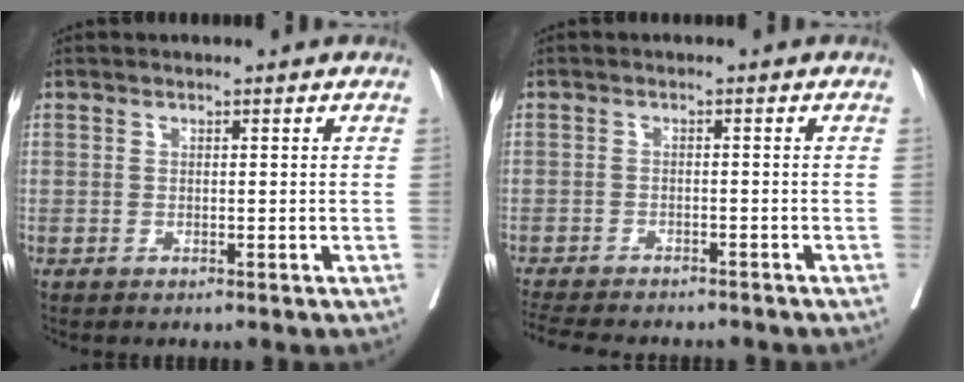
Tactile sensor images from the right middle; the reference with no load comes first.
{"total": 12.4, "force": [-10.9, 3.1, 5.1], "torque": [-0.098, -0.016, -0.148]}